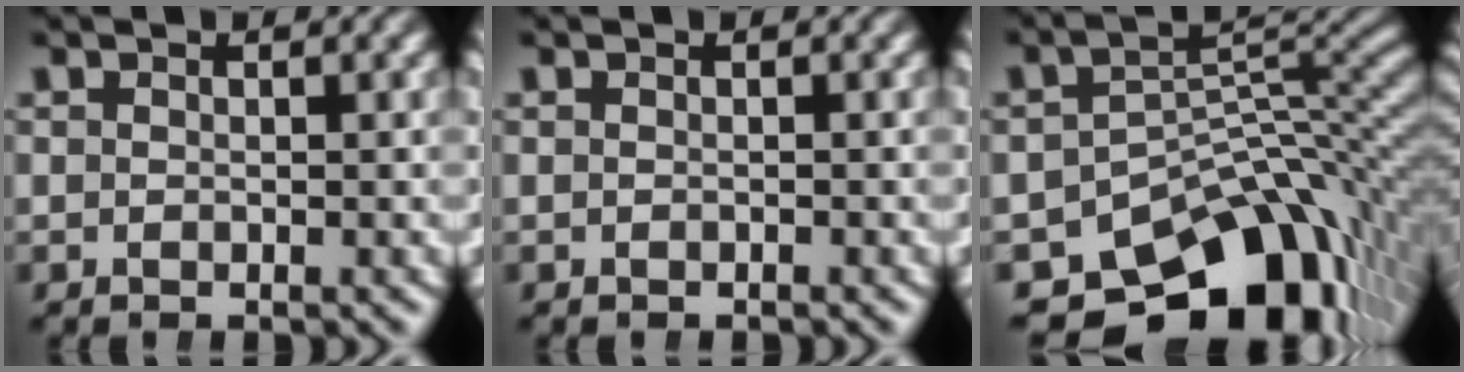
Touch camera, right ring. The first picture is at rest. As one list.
[{"total": 0.0}, {"total": 17.5, "force": [-10.7, 9.3, 10.3], "torque": [-0.139, -0.033, -0.151]}]